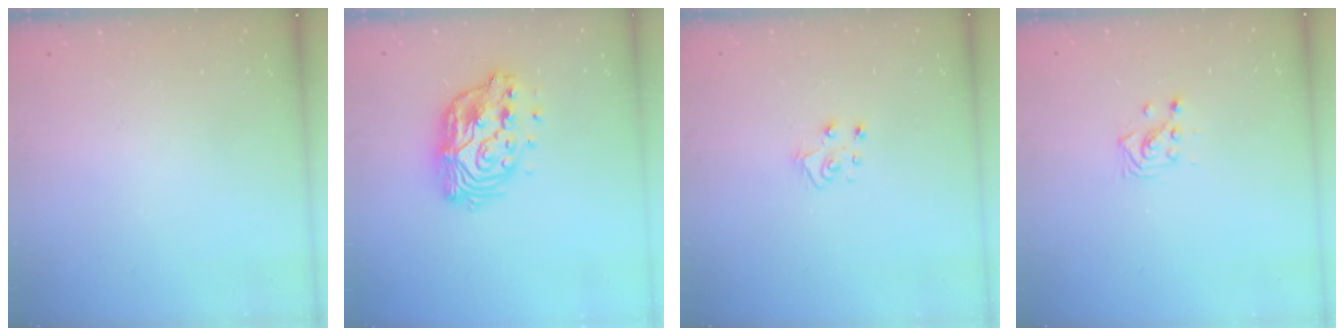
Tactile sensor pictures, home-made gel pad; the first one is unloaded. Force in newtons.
{"total": 14.1, "press": 14.1, "slide": 1.1}
{"total": 6.3, "press": 6.3, "slide": 0.3}
{"total": 3.7, "press": 3.7, "slide": 0.1}